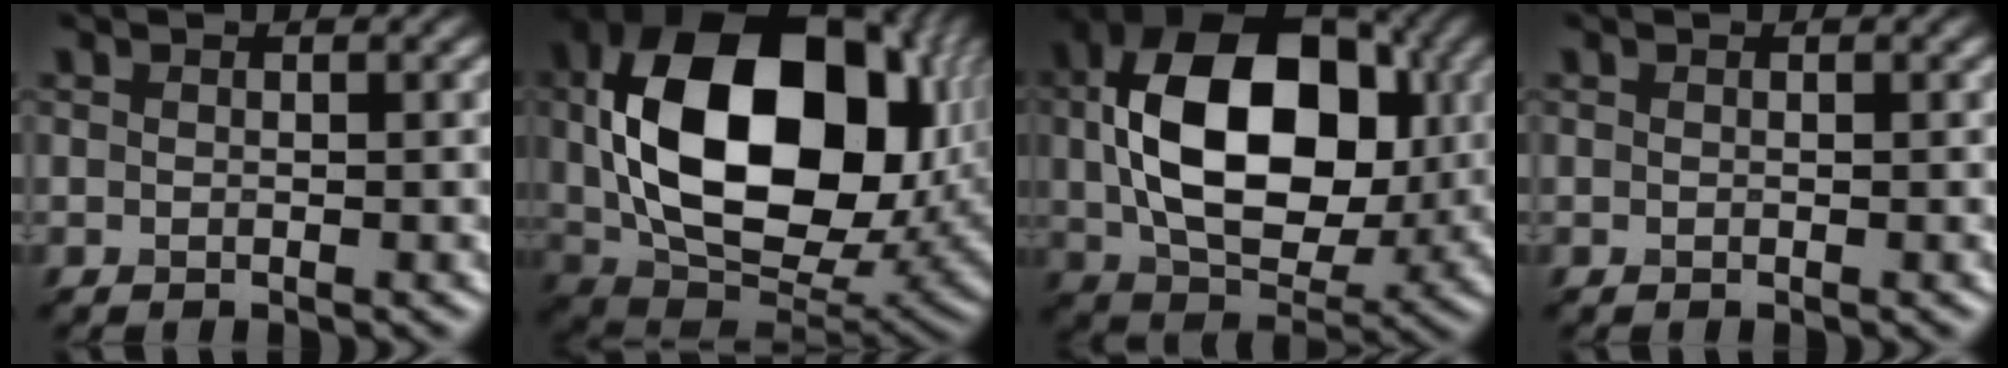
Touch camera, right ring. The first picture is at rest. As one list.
[{"total": 16.7, "force": [2.7, 11.1, 12.2], "torque": [-0.276, -0.018, 0.105]}, {"total": 13.6, "force": [1.4, 9.0, 10.0], "torque": [-0.209, -0.003, 0.066]}, {"total": 0.0}]